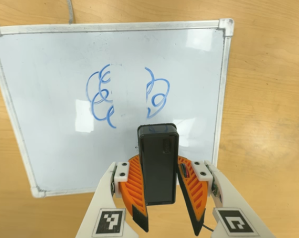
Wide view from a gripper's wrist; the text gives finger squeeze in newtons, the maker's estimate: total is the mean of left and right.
{"total": 7.0, "left": 8.0, "right": 6.1}